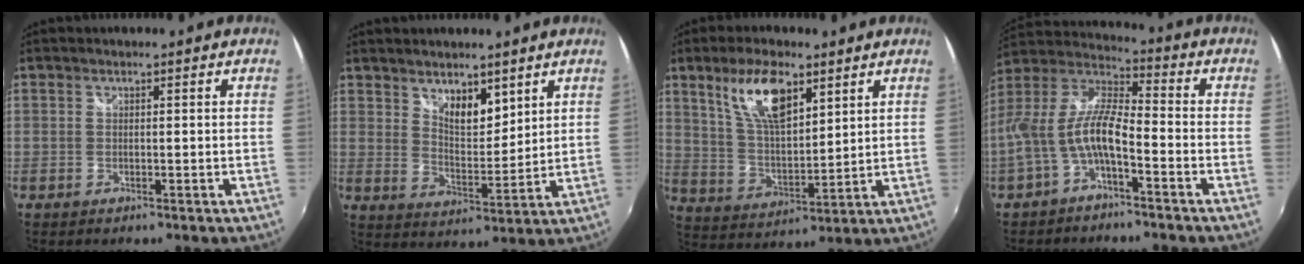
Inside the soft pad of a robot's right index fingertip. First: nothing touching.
{"total": 7.1, "force": [4.9, 3.3, 4.0], "torque": [-0.052, 0.000, 0.086]}
{"total": 12.2, "force": [6.7, 4.7, 9.0], "torque": [-0.165, 0.009, 0.134]}
{"total": 11.1, "force": [-4.2, 3.3, 9.8], "torque": [-0.209, 0.010, -0.080]}